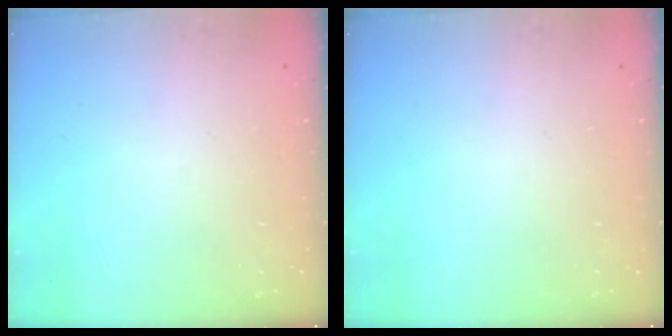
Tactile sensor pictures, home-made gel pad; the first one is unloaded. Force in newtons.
{"total": 0.0}